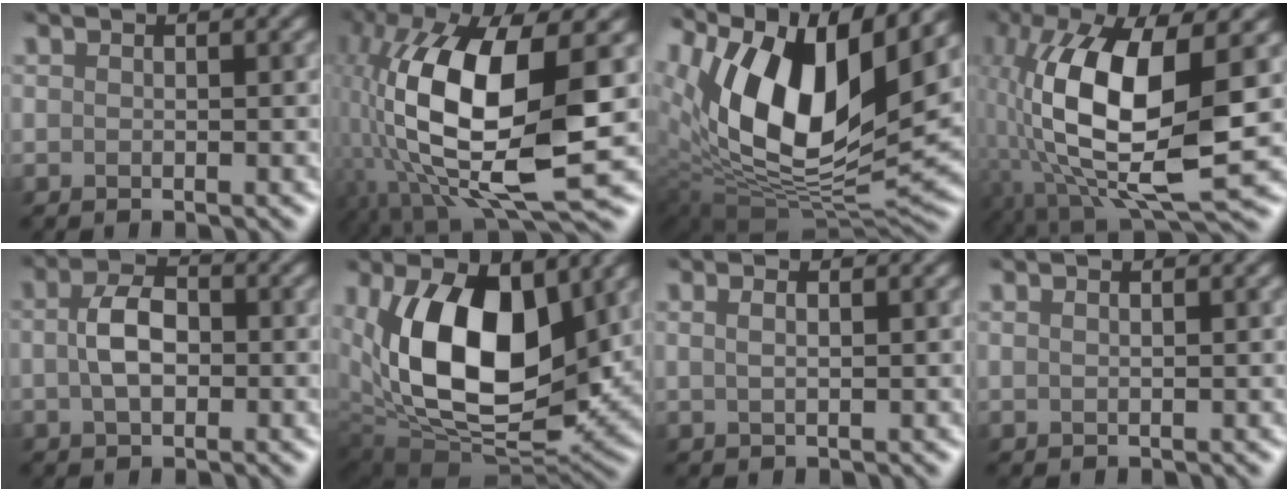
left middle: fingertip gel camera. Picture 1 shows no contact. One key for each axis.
{"total": 14.0, "fx": -0.4, "fy": 5.3, "fz": 13.0, "tx": -0.254, "ty": -0.004, "tz": -0.016}
{"total": 12.7, "fx": 6.5, "fy": 5.3, "fz": 9.5, "tx": -0.181, "ty": -0.001, "tz": 0.118}
{"total": 12.5, "fx": -0.6, "fy": 4.4, "fz": 11.7, "tx": -0.243, "ty": 0.000, "tz": -0.020}
{"total": 2.9, "fx": 0.5, "fy": 1.7, "fz": 2.3, "tx": -0.050, "ty": 0.008, "tz": 0.000}
{"total": 12.1, "fx": 3.1, "fy": 7.1, "fz": 9.3, "tx": -0.163, "ty": -0.022, "tz": 0.056}
{"total": 1.6, "fx": 1.4, "fy": 0.5, "fz": 0.6, "tx": 0.001, "ty": 0.007, "tz": 0.009}
{"total": 0.8, "fx": 0.7, "fy": -0.1, "fz": -0.4, "tx": 0.005, "ty": -0.001, "tz": 0.012}